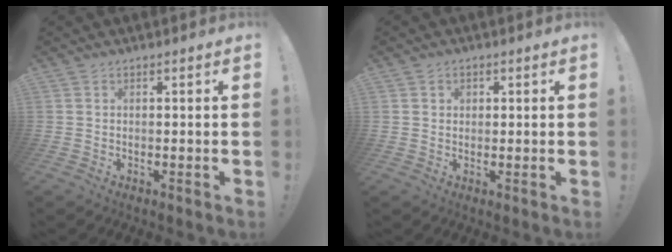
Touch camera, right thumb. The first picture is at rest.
{"total": 1.5, "force": [0.5, 1.3, 0.6], "torque": [0.001, -0.004, 0.007]}